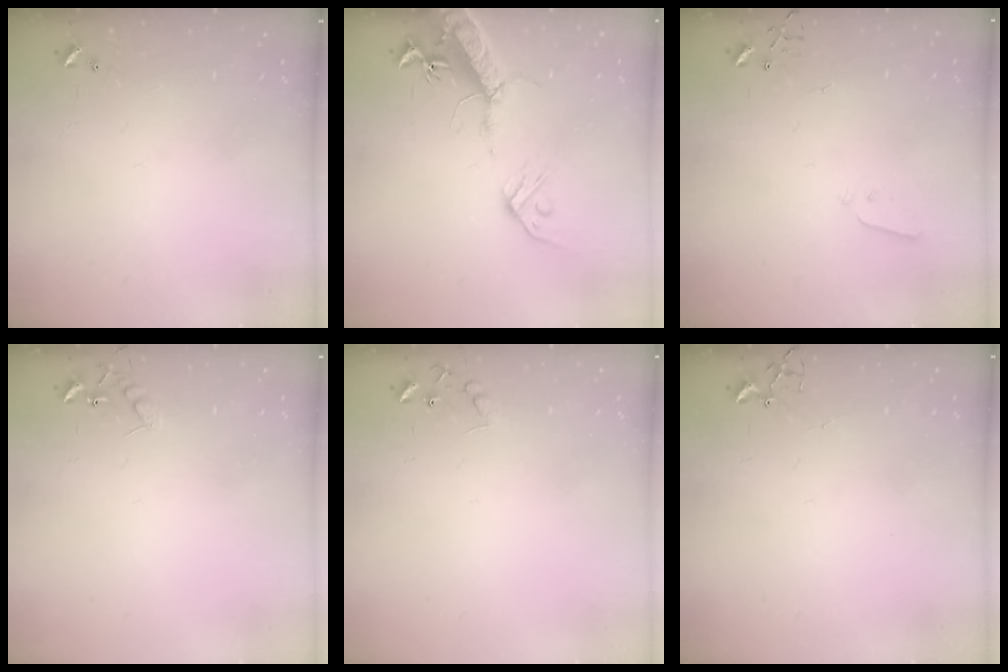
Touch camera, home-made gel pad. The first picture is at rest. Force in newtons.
{"total": 16.9, "press": 16.5, "slide": 3.8}
{"total": 3.5, "press": 3.5, "slide": 0.2}
{"total": 7.6, "press": 7.6, "slide": 0.7}
{"total": 8.9, "press": 8.9, "slide": 0.5}
{"total": 1.9, "press": 1.9, "slide": 0.2}